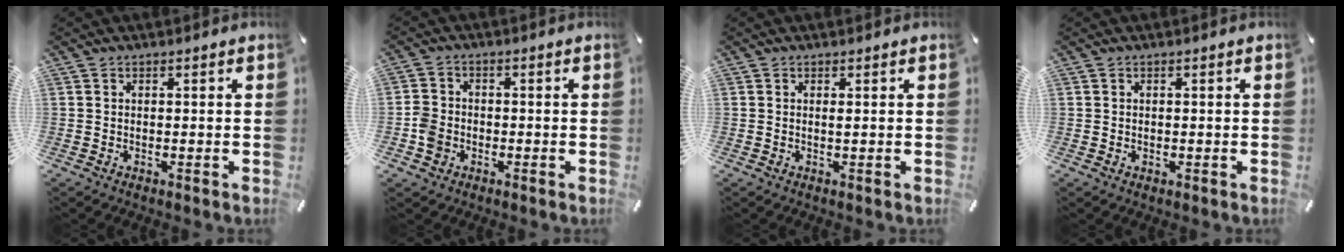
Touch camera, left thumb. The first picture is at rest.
{"total": 4.5, "force": [-1.7, 3.9, 1.4], "torque": [-0.027, 0.008, -0.030]}
{"total": 0.6, "force": [0.1, 0.0, 0.5], "torque": [-0.011, -0.002, 0.003]}
{"total": 0.5, "force": [0.0, 0.5, 0.2], "torque": [-0.004, 0.002, -0.001]}